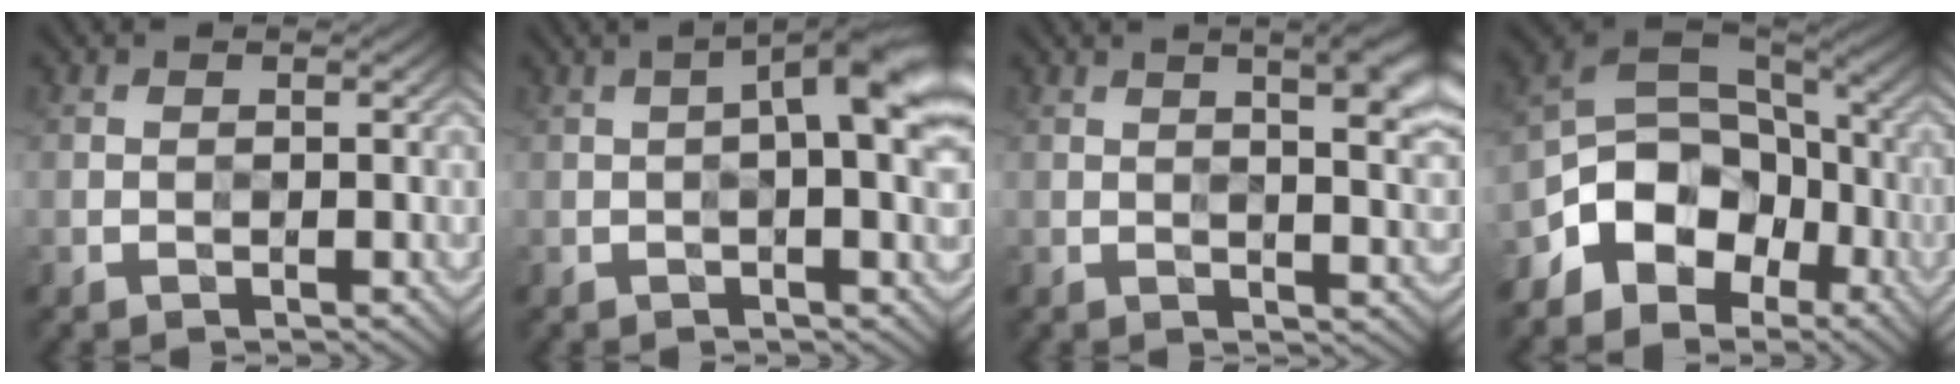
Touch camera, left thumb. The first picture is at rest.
{"total": 6.0, "force": [1.0, 1.0, 5.9], "torque": [-0.085, 0.015, 0.011]}
{"total": 7.8, "force": [3.2, 2.3, 6.8], "torque": [-0.067, 0.024, 0.032]}
{"total": 12.5, "force": [-5.8, 8.8, 6.7], "torque": [-0.130, -0.021, -0.111]}